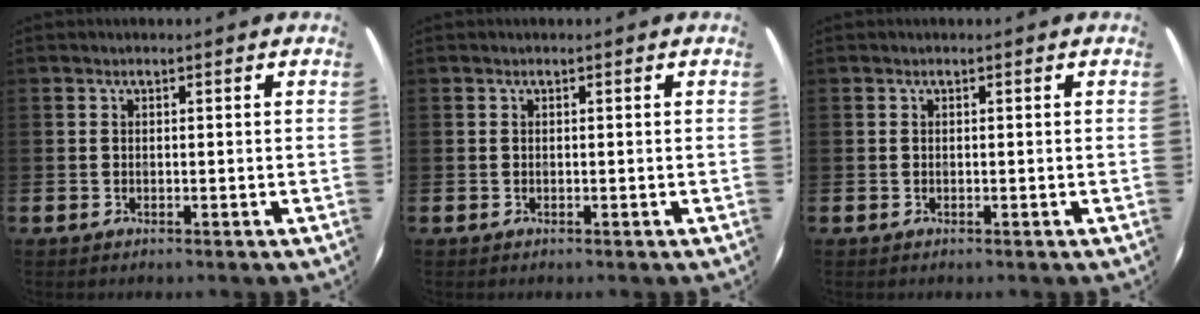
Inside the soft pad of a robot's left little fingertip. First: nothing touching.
{"total": 0.0}
{"total": 0.0}